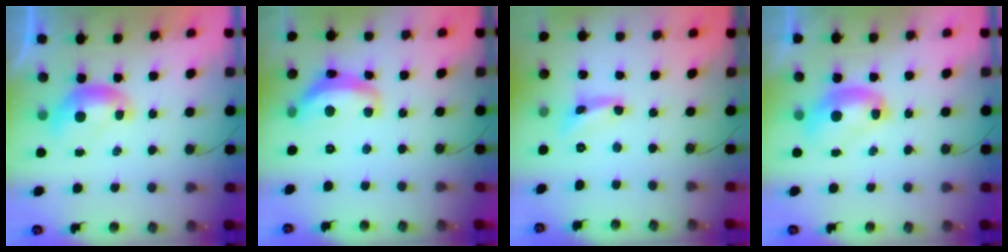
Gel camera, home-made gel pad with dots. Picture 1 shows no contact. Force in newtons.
{"total": 8.4, "press": 8.4, "slide": 0.7}
{"total": 1.3, "press": 1.3, "slide": 0.1}
{"total": 2.7, "press": 2.7, "slide": 0.1}